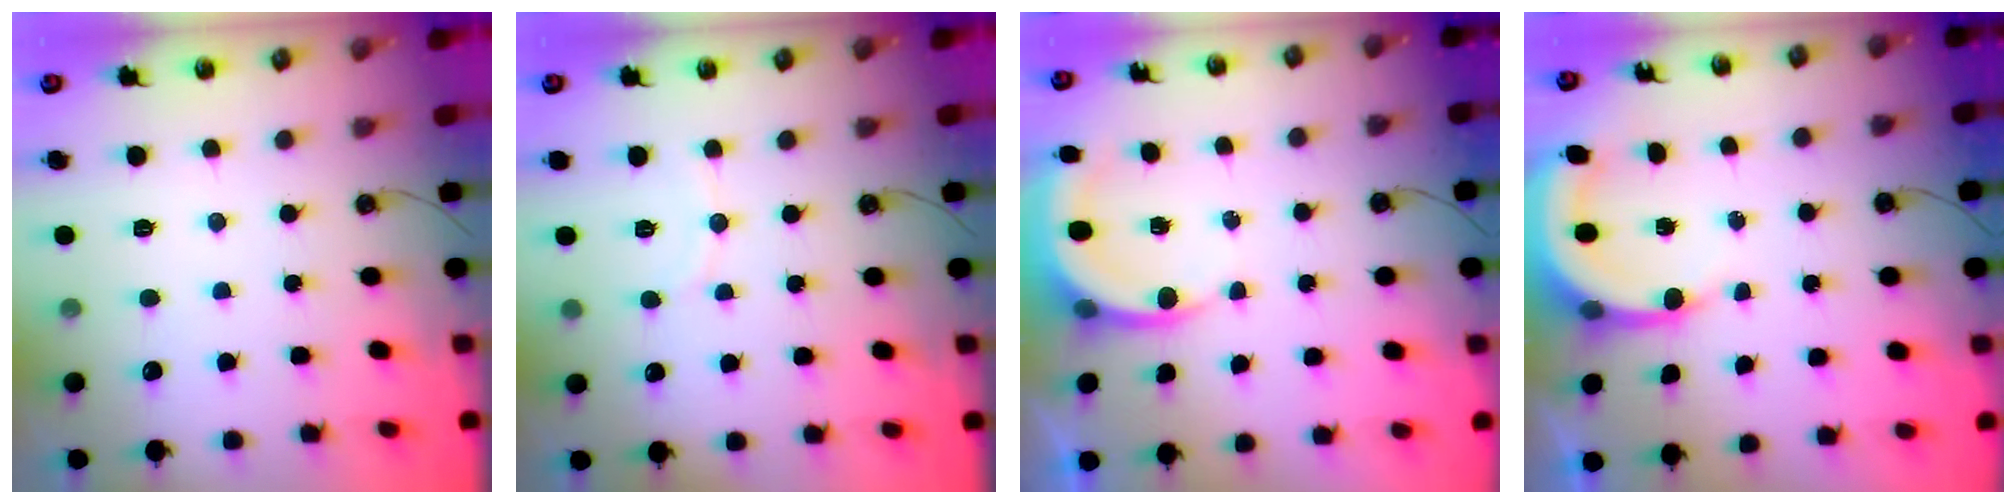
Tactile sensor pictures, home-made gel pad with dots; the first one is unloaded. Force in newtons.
{"total": 3.8, "press": 3.8, "slide": 0.1}
{"total": 5.1, "press": 5.0, "slide": 0.7}
{"total": 5.9, "press": 5.9, "slide": 0.8}